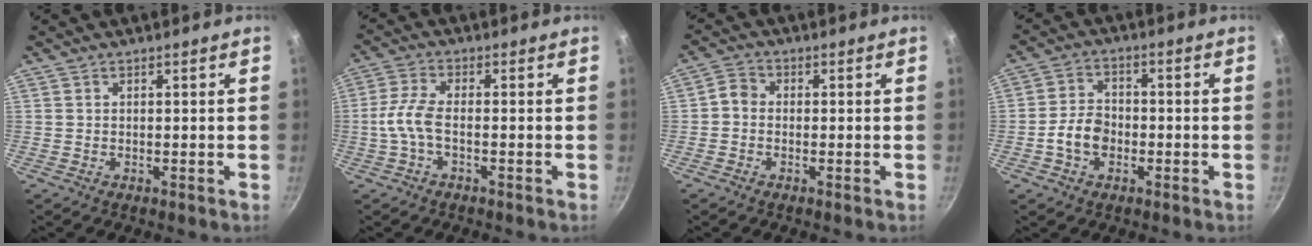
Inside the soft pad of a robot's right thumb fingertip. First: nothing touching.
{"total": 5.3, "force": [-1.6, 2.1, 4.7], "torque": [-0.112, 0.017, -0.043]}
{"total": 2.6, "force": [-0.8, 2.1, 1.3], "torque": [-0.026, 0.013, -0.027]}
{"total": 6.4, "force": [-2.0, 4.6, 3.9], "torque": [-0.056, 0.024, -0.043]}